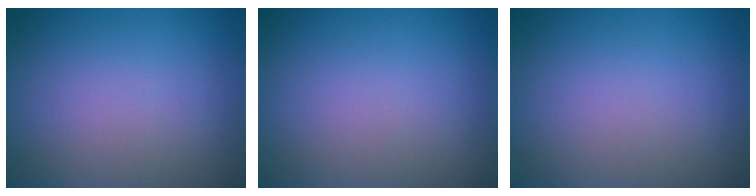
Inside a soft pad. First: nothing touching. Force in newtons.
{"total": 0.0}
{"total": 0.0}